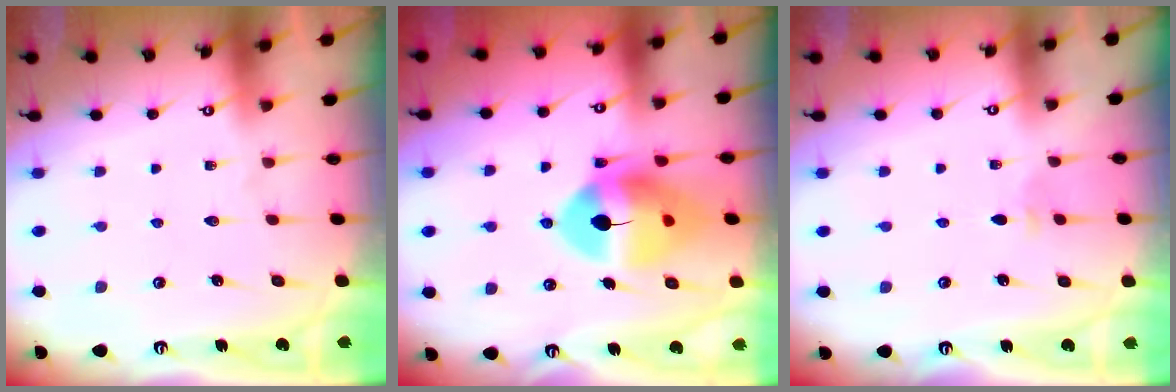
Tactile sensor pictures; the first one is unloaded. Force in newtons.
{"total": 14.6, "press": 14.4, "slide": 1.8}
{"total": 2.8, "press": 2.7, "slide": 0.7}